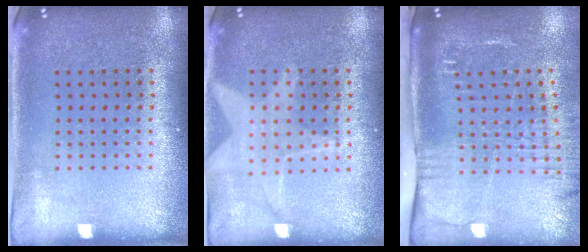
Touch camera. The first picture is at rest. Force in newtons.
{"total": 1.3, "press": 1.3, "slide": 0.5}
{"total": 2.8, "press": 2.1, "slide": 1.7}